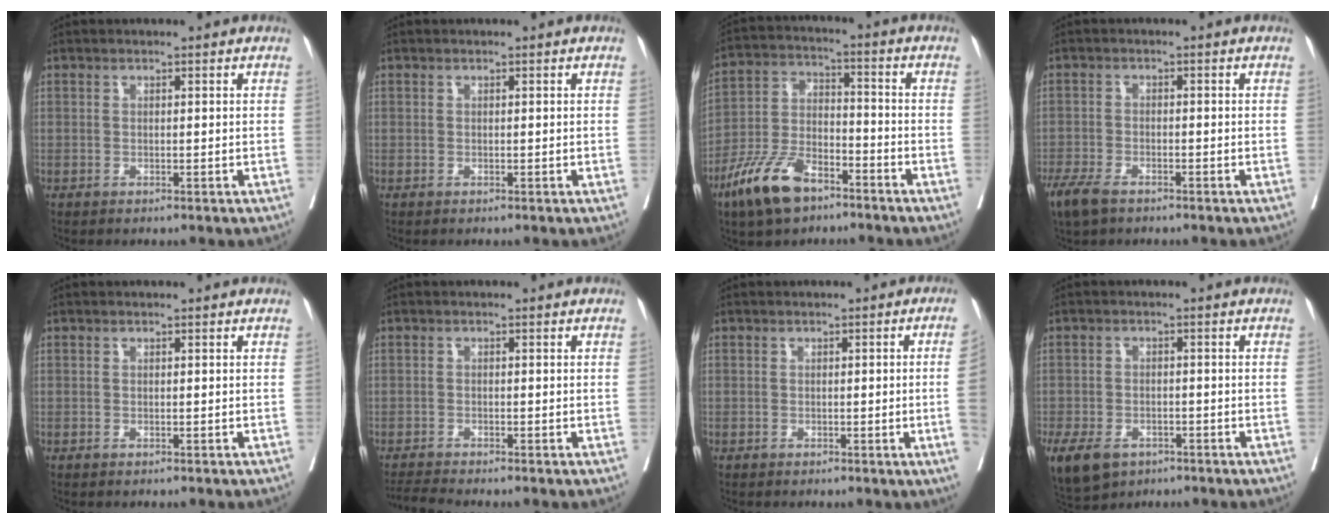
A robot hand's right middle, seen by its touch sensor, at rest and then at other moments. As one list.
[{"total": 0.0}, {"total": 11.3, "force": [-7.5, 4.6, 7.0], "torque": [-0.152, -0.005, -0.148]}, {"total": 5.8, "force": [-4.3, 2.1, 3.3], "torque": [-0.067, -0.012, -0.076]}, {"total": 0.0}, {"total": 2.4, "force": [-2.2, -0.9, 0.3], "torque": [-0.014, -0.016, -0.044]}, {"total": 5.1, "force": [-0.6, -1.7, 4.8], "torque": [-0.064, -0.010, -0.004]}, {"total": 13.8, "force": [-7.6, 9.3, 6.7], "torque": [-0.184, -0.014, -0.106]}]